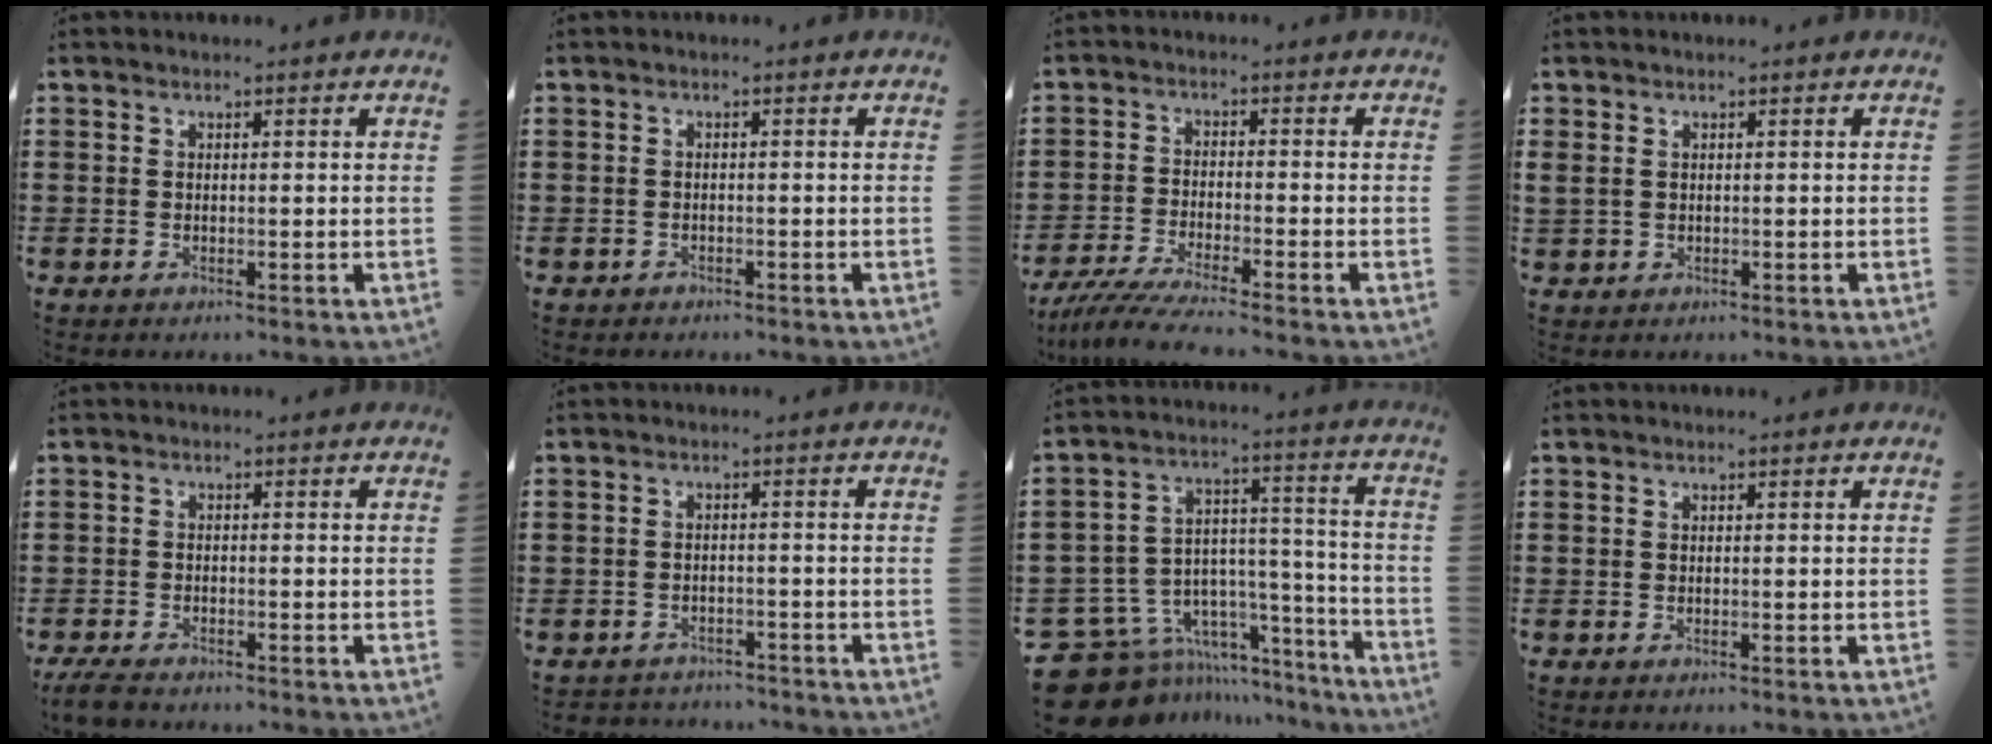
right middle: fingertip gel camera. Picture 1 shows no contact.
{"total": 0.7, "force": [-0.6, 0.4, -0.1], "torque": [0.000, 0.002, -0.016]}
{"total": 5.0, "force": [-4.6, -0.3, 2.0], "torque": [-0.054, -0.022, -0.093]}
{"total": 1.1, "force": [0.5, 0.8, 0.4], "torque": [-0.012, 0.005, 0.010]}
{"total": 2.3, "force": [-2.1, 0.5, 0.9], "torque": [-0.023, 0.000, -0.044]}
{"total": 2.2, "force": [-2.1, 0.4, -0.2], "torque": [-0.005, -0.003, -0.047]}
{"total": 10.1, "force": [-7.5, 6.3, 2.1], "torque": [-0.071, 0.010, -0.136]}
{"total": 0.0}